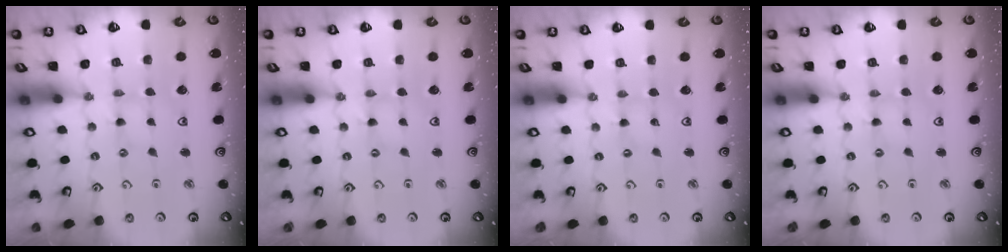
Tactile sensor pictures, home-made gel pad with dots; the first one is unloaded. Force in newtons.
{"total": 0.9, "press": 0.8, "slide": 0.2}
{"total": 0.0}
{"total": 0.0}